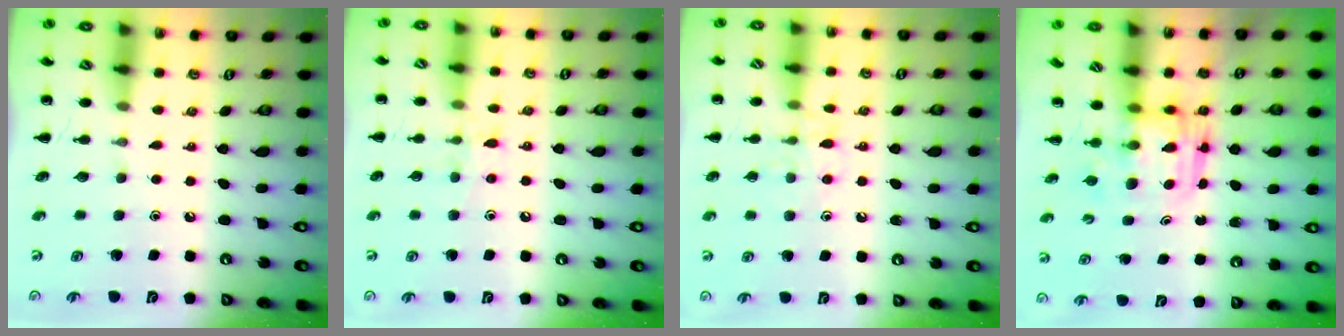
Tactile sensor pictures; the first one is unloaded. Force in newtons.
{"total": 7.3, "press": 7.1, "slide": 1.5}
{"total": 8.0, "press": 8.0, "slide": 0.9}
{"total": 3.0, "press": 3.0, "slide": 0.3}